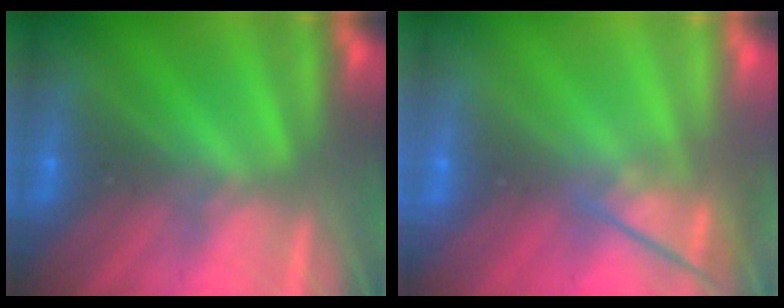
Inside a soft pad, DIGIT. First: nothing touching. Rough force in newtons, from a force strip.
{"total": 4.4}